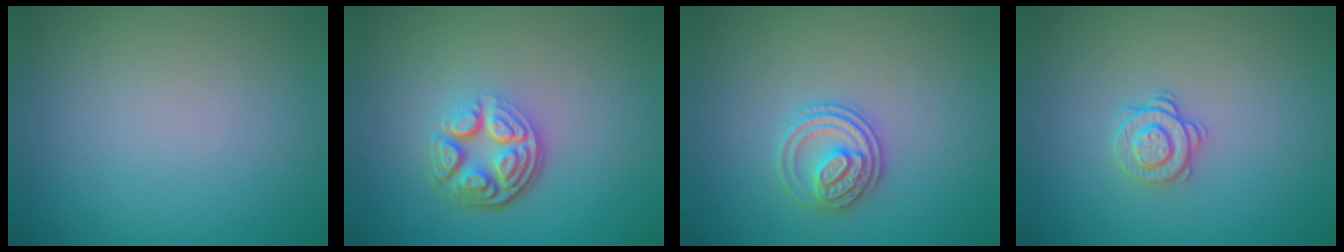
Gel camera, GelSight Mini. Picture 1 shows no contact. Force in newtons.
{"total": 5.0, "press": 3.5, "slide": 3.6}
{"total": 2.7, "press": 2.6, "slide": 0.7}
{"total": 1.7, "press": 1.3, "slide": 1.1}